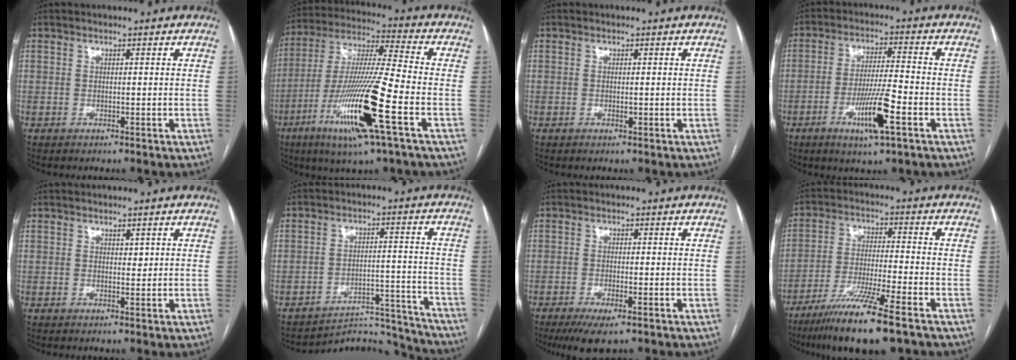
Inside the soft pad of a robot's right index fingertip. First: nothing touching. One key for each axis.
{"total": 18.5, "fx": -7.1, "fy": 0.2, "fz": 17.0, "tx": -0.352, "ty": -0.027, "tz": -0.136}
{"total": 0.5, "fx": 0.0, "fy": 0.2, "fz": 0.5, "tx": -0.009, "ty": -0.002, "tz": 0.001}
{"total": 9.3, "fx": -3.9, "fy": 0.4, "fz": 8.4, "tx": -0.155, "ty": -0.011, "tz": -0.068}
{"total": 0.9, "fx": 0.5, "fy": 0.5, "fz": 0.6, "tx": -0.006, "ty": -0.003, "tz": 0.007}
{"total": 11.8, "fx": -11.6, "fy": 1.3, "fz": -1.7, "tx": 0.044, "ty": 0.049, "tz": -0.160}
{"total": 5.2, "fx": -3.3, "fy": 1.0, "fz": 4.0, "tx": -0.068, "ty": -0.013, "tz": -0.052}
{"total": 13.0, "fx": -8.5, "fy": 0.1, "fz": 9.8, "tx": -0.187, "ty": -0.036, "tz": -0.153}